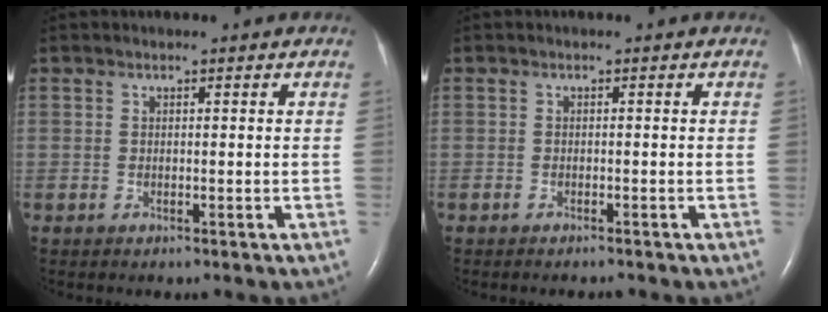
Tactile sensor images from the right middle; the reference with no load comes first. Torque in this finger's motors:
{"motor_torque": [-0.09, 0.03, 0.05, -0.01]}